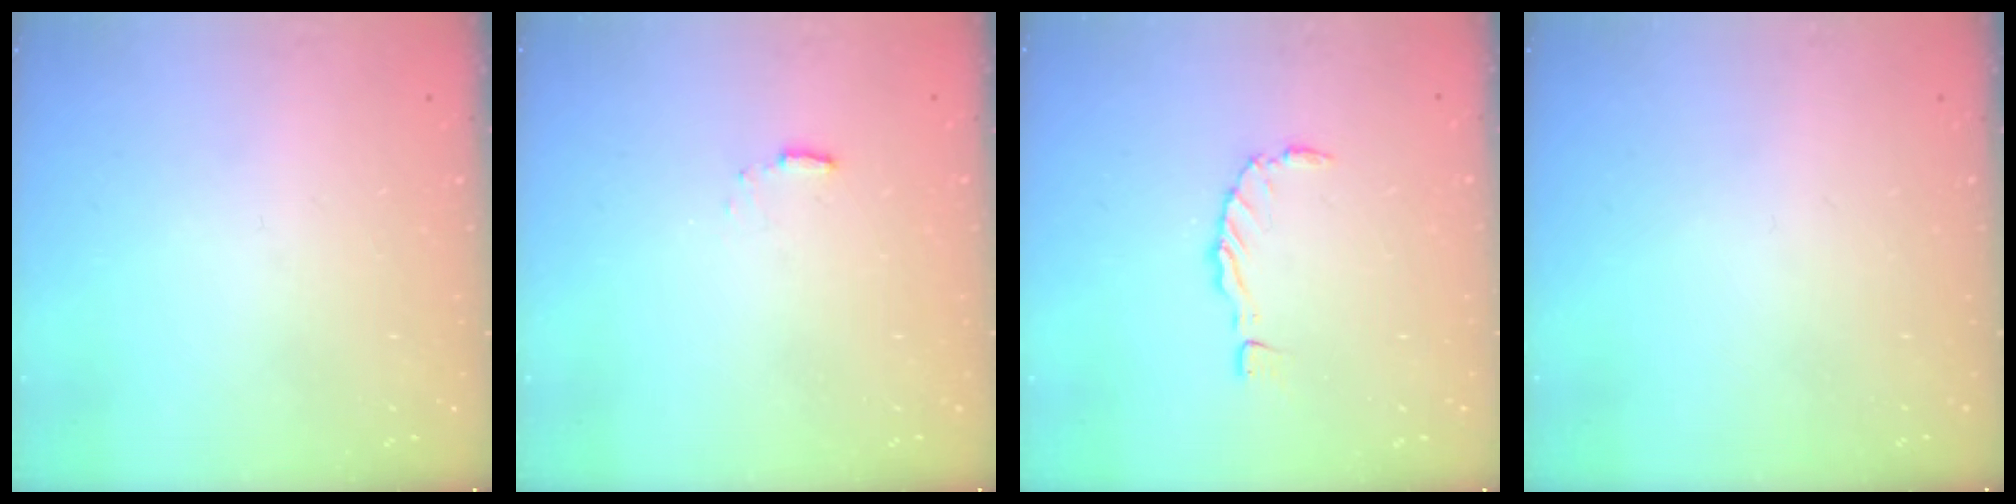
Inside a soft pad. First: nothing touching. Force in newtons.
{"total": 2.9, "press": 2.9, "slide": 0.5}
{"total": 0.0}
{"total": 0.0}